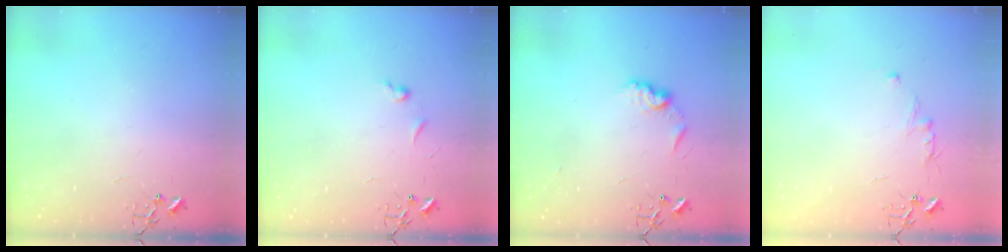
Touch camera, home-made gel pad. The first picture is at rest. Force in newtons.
{"total": 4.4, "press": 4.3, "slide": 0.6}
{"total": 8.4, "press": 8.4, "slide": 0.3}
{"total": 5.5, "press": 5.5, "slide": 0.6}